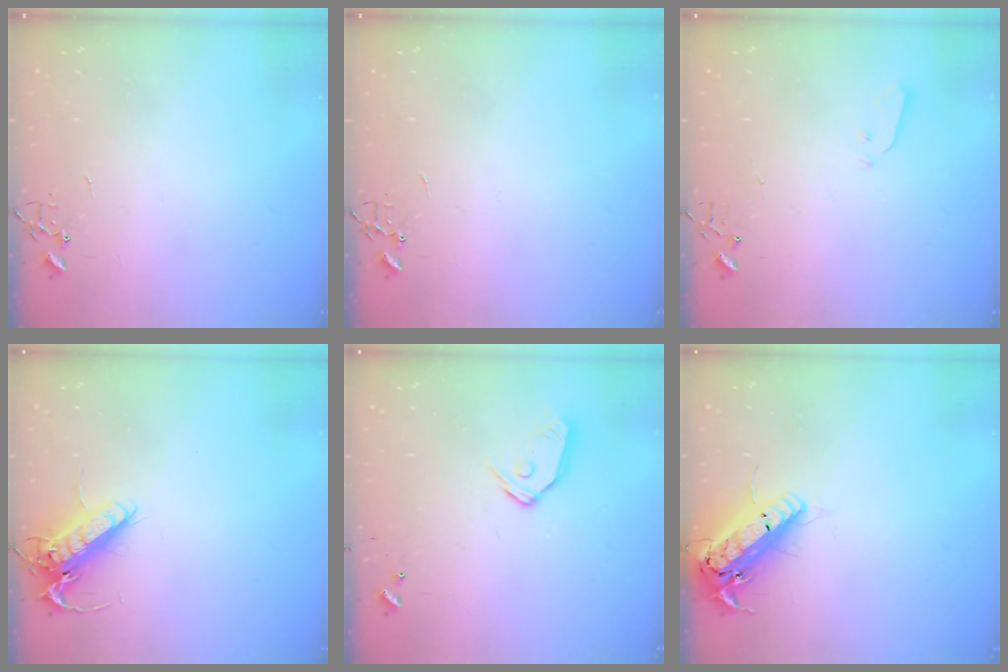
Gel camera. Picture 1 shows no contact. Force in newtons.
{"total": 0.0}
{"total": 3.0, "press": 3.0, "slide": 0.3}
{"total": 13.3, "press": 13.1, "slide": 2.4}
{"total": 9.8, "press": 9.8, "slide": 0.9}
{"total": 18.4, "press": 18.1, "slide": 3.2}